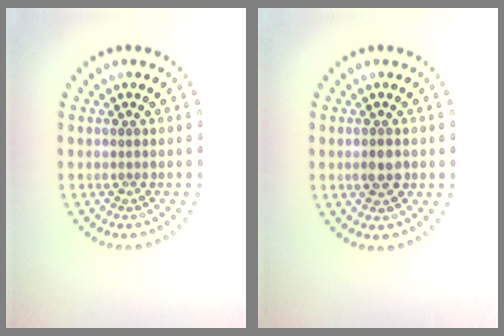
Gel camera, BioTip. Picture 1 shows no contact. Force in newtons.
{"total": 1.9, "press": 1.8, "slide": 0.3}